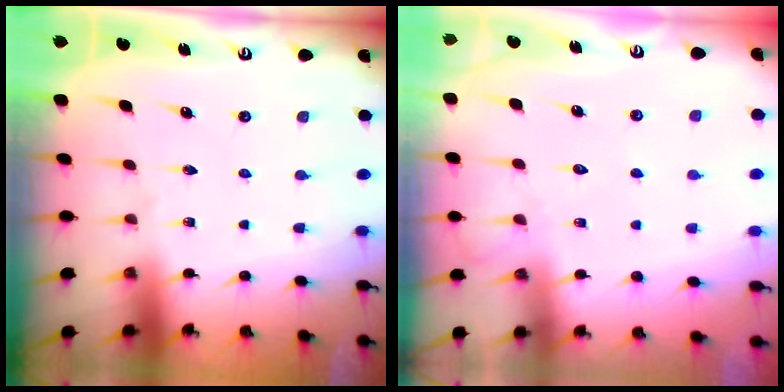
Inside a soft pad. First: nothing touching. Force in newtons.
{"total": 9.3, "press": 9.2, "slide": 0.9}